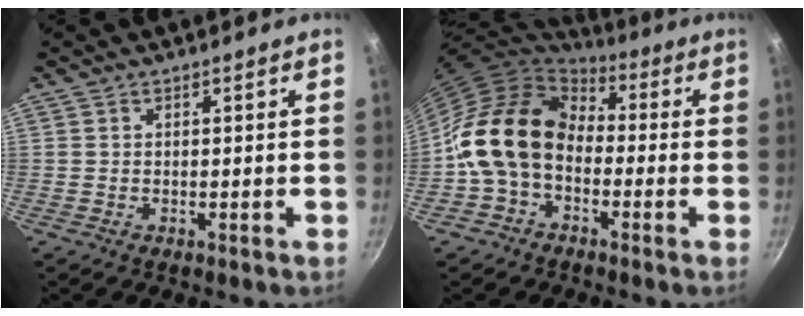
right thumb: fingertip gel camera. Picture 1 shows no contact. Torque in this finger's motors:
{"motor_torque": [2.23, 2.77, 1.45, -1.32, 0.24]}